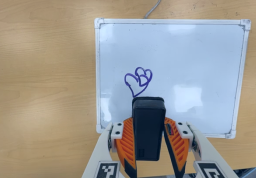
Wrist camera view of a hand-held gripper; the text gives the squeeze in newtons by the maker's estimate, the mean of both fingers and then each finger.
{"total": 7.0, "left": 5.4, "right": 8.6}